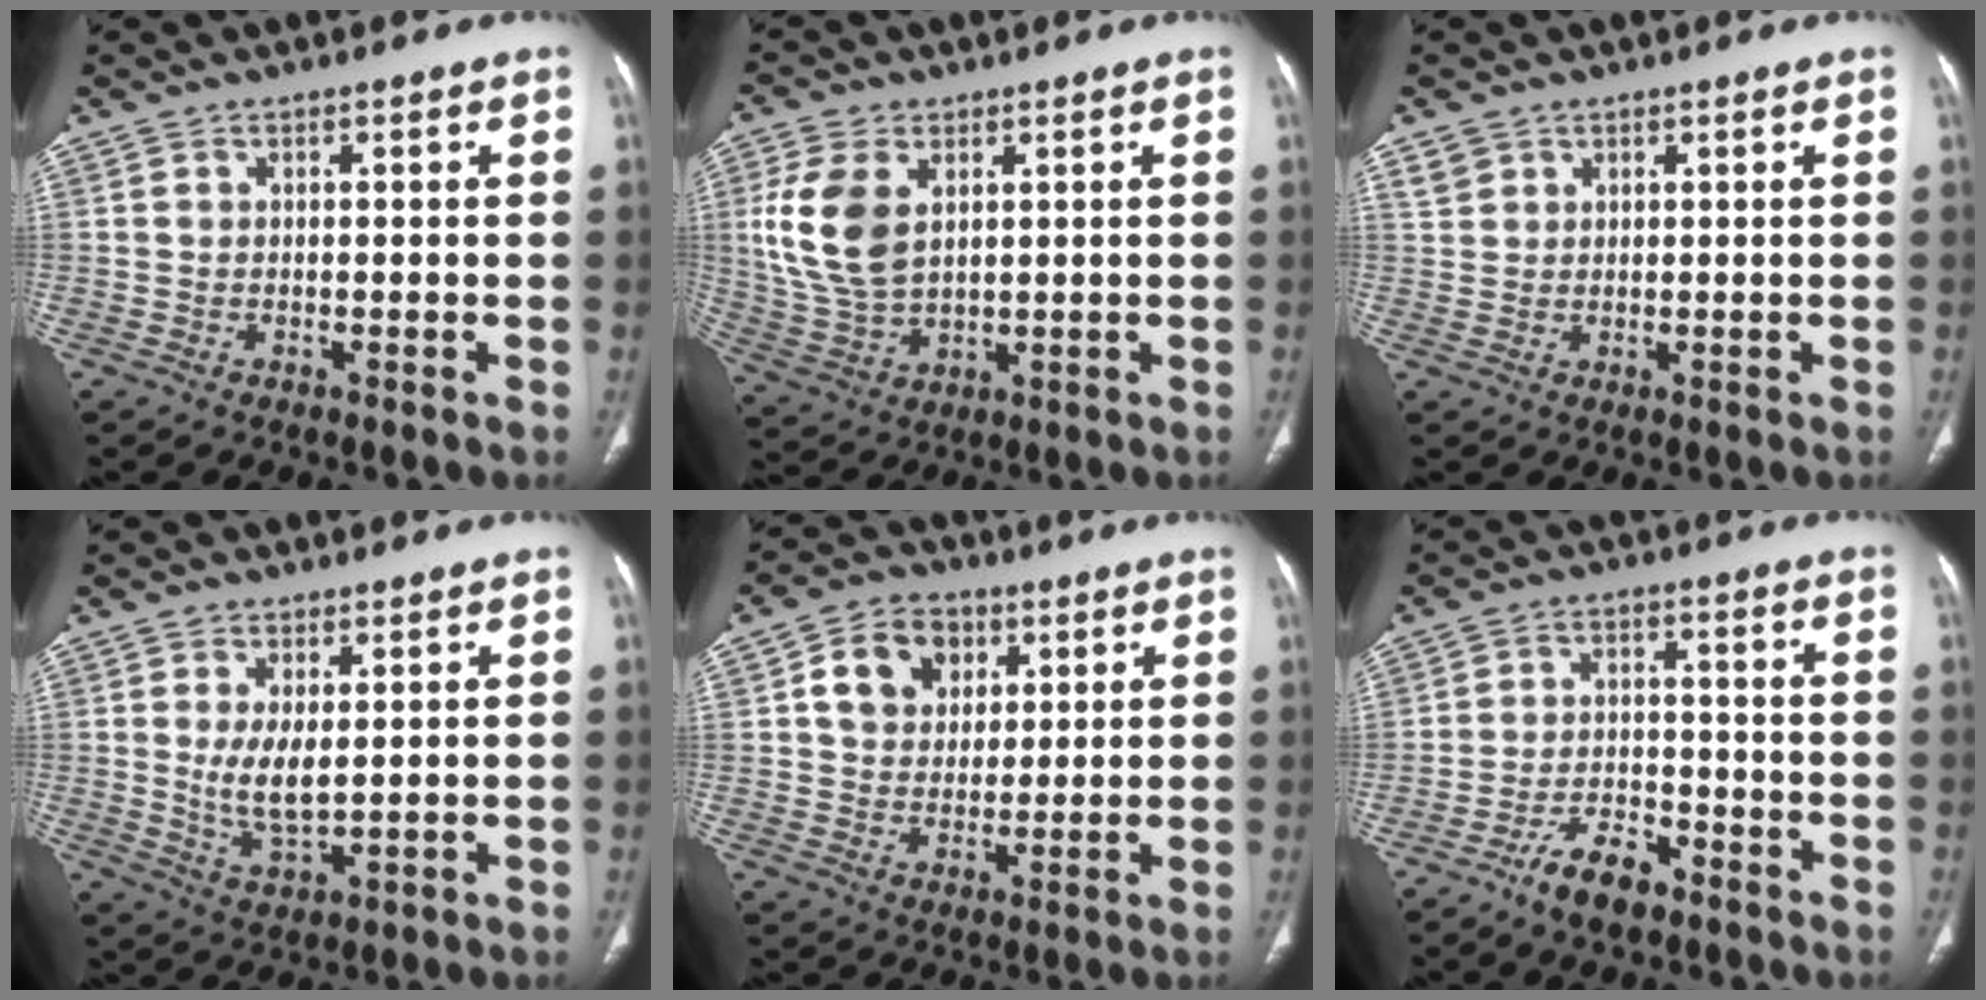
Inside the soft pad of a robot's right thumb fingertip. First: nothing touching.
{"total": 11.3, "force": [2.9, 7.1, 8.3], "torque": [-0.166, -0.009, 0.065]}
{"total": 2.3, "force": [1.3, 1.8, 0.4], "torque": [0.006, -0.003, 0.022]}
{"total": 6.5, "force": [0.8, 3.3, 5.6], "torque": [-0.096, -0.016, 0.023]}
{"total": 9.8, "force": [3.2, 7.8, 4.9], "torque": [-0.048, -0.006, 0.052]}
{"total": 7.2, "force": [-5.1, 3.1, 4.0], "torque": [-0.070, 0.029, -0.091]}